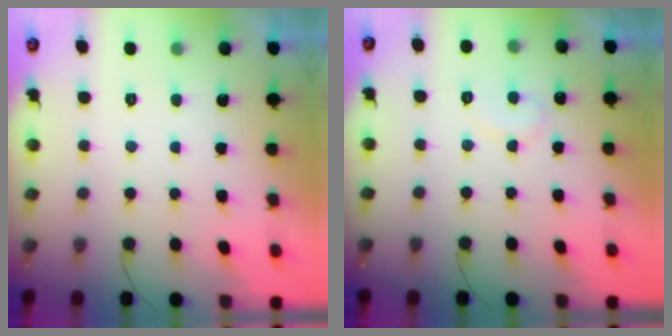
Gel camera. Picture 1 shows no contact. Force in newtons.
{"total": 7.7, "press": 7.7, "slide": 0.3}